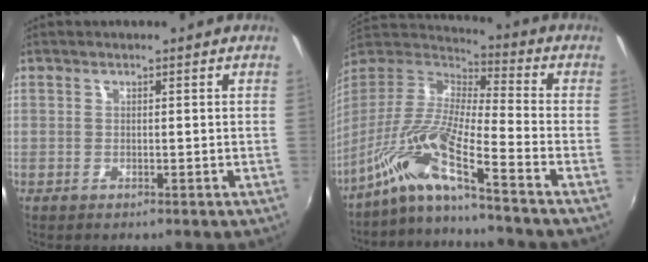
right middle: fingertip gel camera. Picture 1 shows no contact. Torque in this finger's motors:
{"motor_torque": [1.20, -0.93, 0.94, 0.21]}